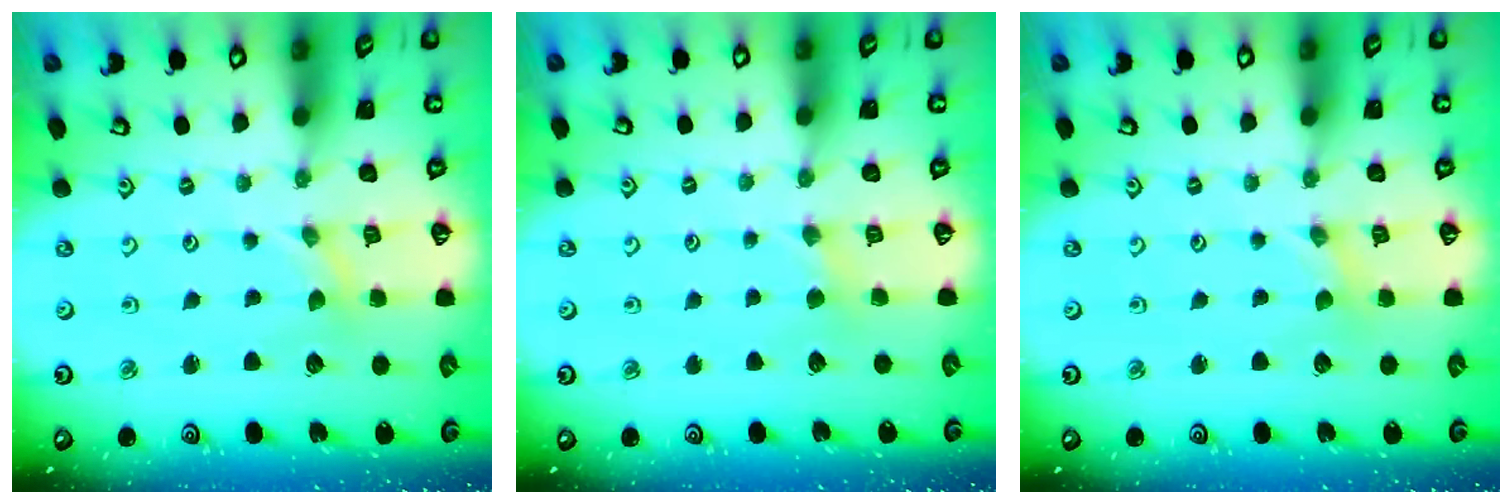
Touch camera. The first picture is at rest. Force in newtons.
{"total": 1.9, "press": 1.9, "slide": 0.4}
{"total": 0.0}